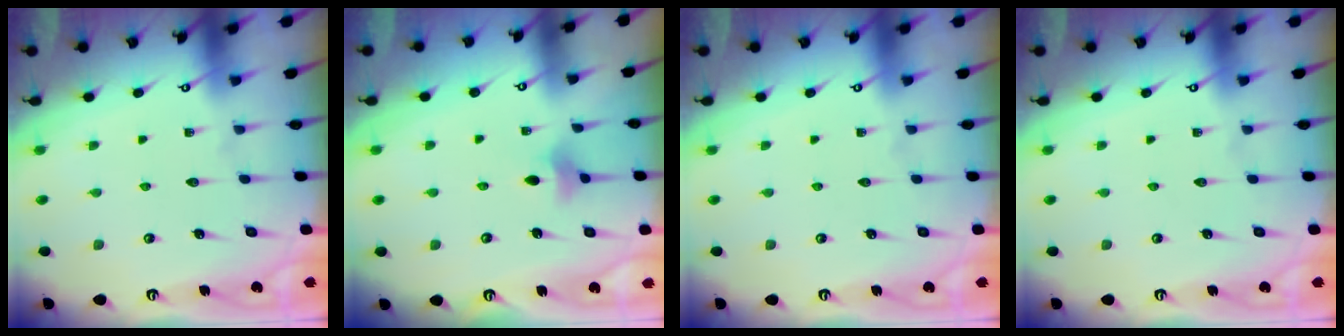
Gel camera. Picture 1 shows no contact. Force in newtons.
{"total": 5.4, "press": 5.3, "slide": 1.0}
{"total": 0.0}
{"total": 0.0}